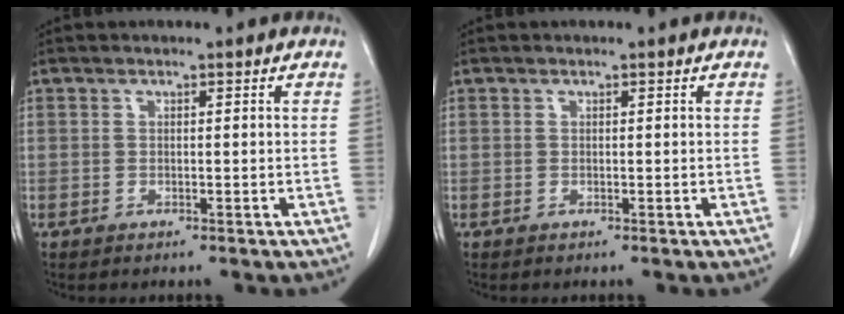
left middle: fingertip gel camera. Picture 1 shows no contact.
{"total": 0.0}